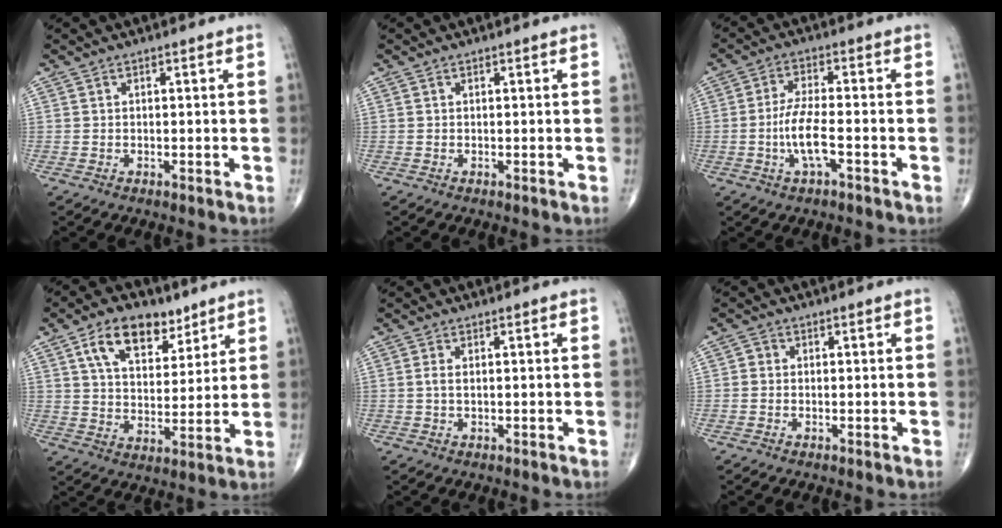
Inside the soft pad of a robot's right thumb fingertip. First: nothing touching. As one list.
[{"total": 0.0}, {"total": 6.8, "force": [-2.1, 1.9, 6.2], "torque": [-0.133, 0.015, -0.041]}, {"total": 12.8, "force": [7.1, 7.3, 7.7], "torque": [-0.101, -0.031, 0.125]}, {"total": 1.6, "force": [0.3, 0.7, 1.4], "torque": [-0.035, 0.002, 0.007]}, {"total": 1.3, "force": [-0.1, 1.2, 0.5], "torque": [-0.001, 0.003, -0.005]}]